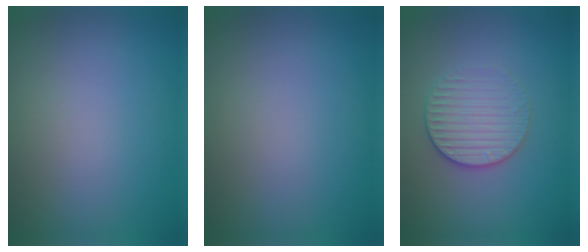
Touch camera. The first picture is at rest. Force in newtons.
{"total": 0.0}
{"total": 3.0, "press": 2.7, "slide": 1.3}